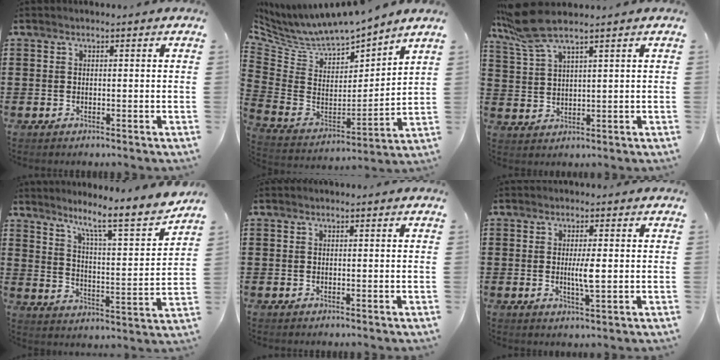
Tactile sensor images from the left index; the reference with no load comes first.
{"total": 7.2, "force": [7.0, 1.2, 1.7], "torque": [-0.073, -0.059, 0.118]}
{"total": 6.8, "force": [5.1, 0.9, 4.4], "torque": [-0.109, -0.010, 0.090]}
{"total": 7.0, "force": [5.9, -0.2, 3.8], "torque": [-0.086, -0.054, 0.086]}
{"total": 0.0}
{"total": 3.7, "force": [0.0, 0.3, 3.6], "torque": [-0.066, -0.005, -0.001]}